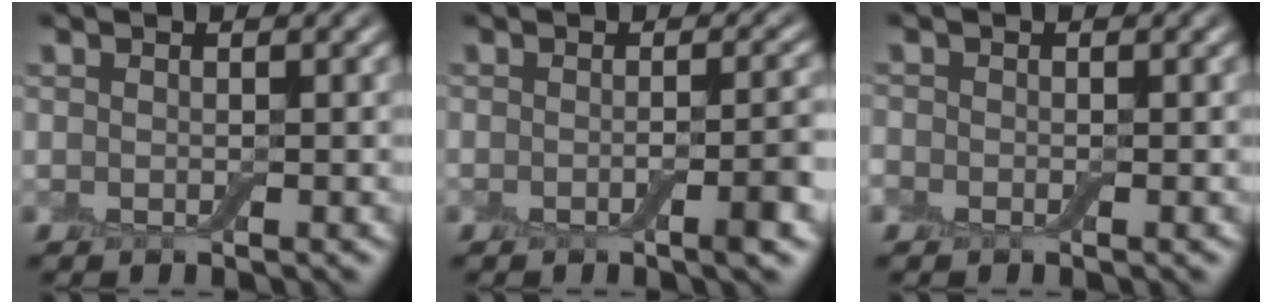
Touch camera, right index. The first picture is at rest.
{"total": 3.3, "force": [-1.0, 0.8, 3.0], "torque": [-0.040, 0.004, -0.021]}
{"total": 0.7, "force": [-0.4, 0.6, 0.2], "torque": [-0.001, -0.002, -0.009]}